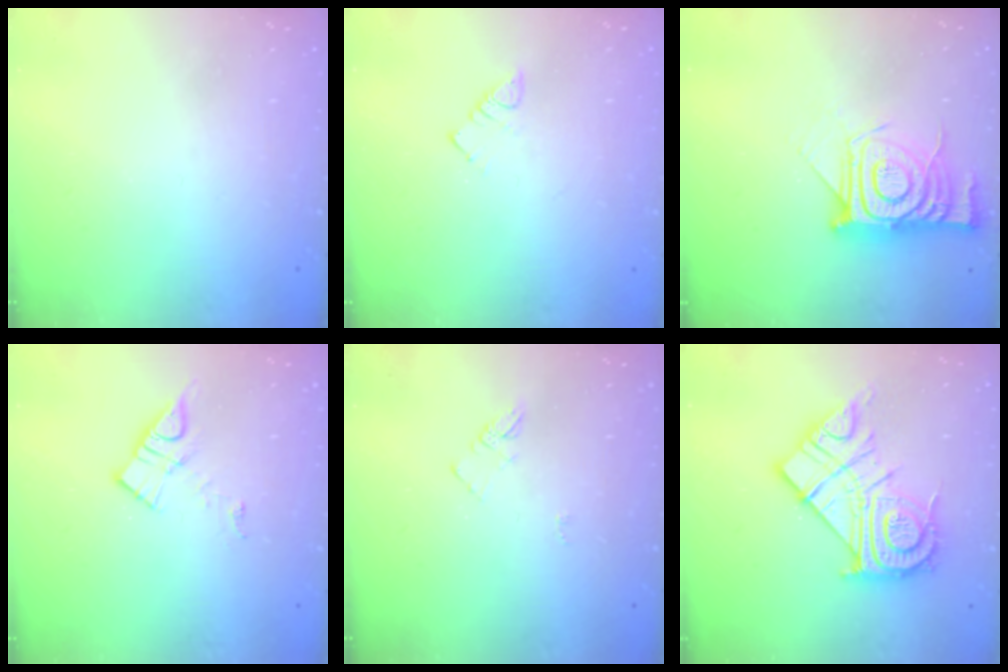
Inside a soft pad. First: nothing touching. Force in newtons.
{"total": 2.9, "press": 2.9, "slide": 0.5}
{"total": 15.2, "press": 15.1, "slide": 1.1}
{"total": 9.4, "press": 9.4, "slide": 0.5}
{"total": 3.8, "press": 3.8, "slide": 0.4}
{"total": 20.9, "press": 20.8, "slide": 1.9}